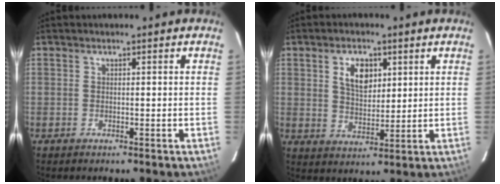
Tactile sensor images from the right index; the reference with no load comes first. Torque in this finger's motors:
{"motor_torque": [0.29, -0.08, 0.15, 0.08]}